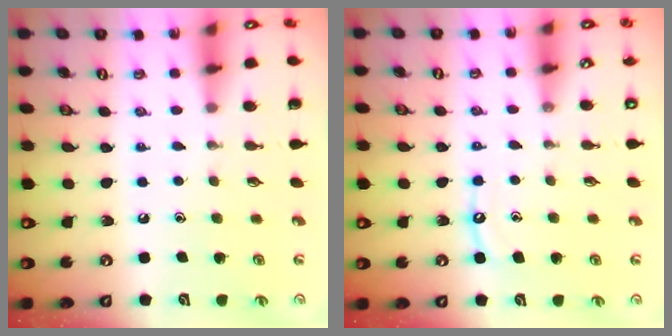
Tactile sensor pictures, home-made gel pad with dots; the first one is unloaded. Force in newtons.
{"total": 5.9, "press": 5.9, "slide": 0.6}